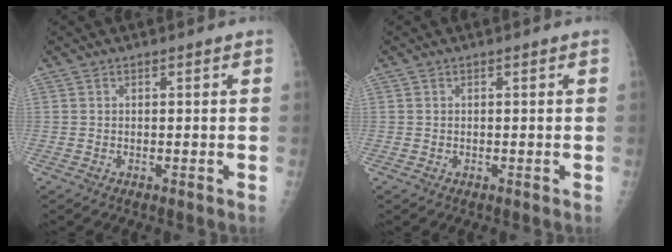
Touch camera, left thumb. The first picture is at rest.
{"total": 0.0}